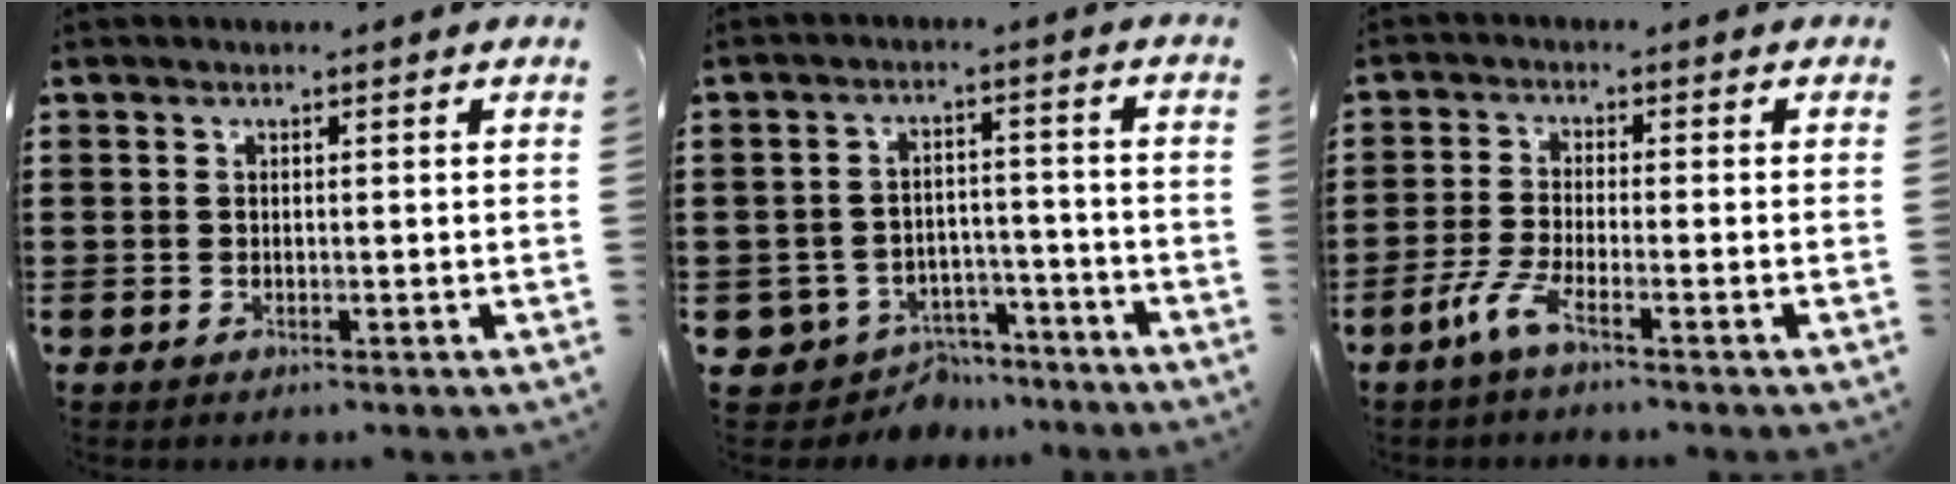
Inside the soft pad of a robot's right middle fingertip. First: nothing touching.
{"total": 5.9, "force": [-5.2, 2.7, 0.9], "torque": [-0.039, 0.016, -0.109]}
{"total": 4.5, "force": [-3.0, 0.5, 3.3], "torque": [-0.082, -0.009, -0.063]}